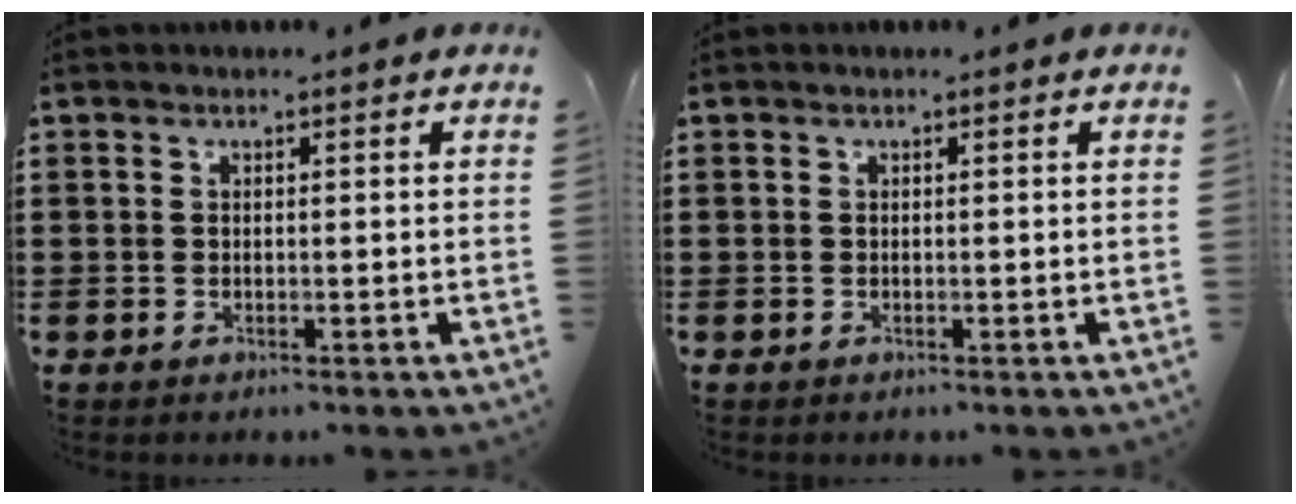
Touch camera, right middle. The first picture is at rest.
{"total": 0.0}